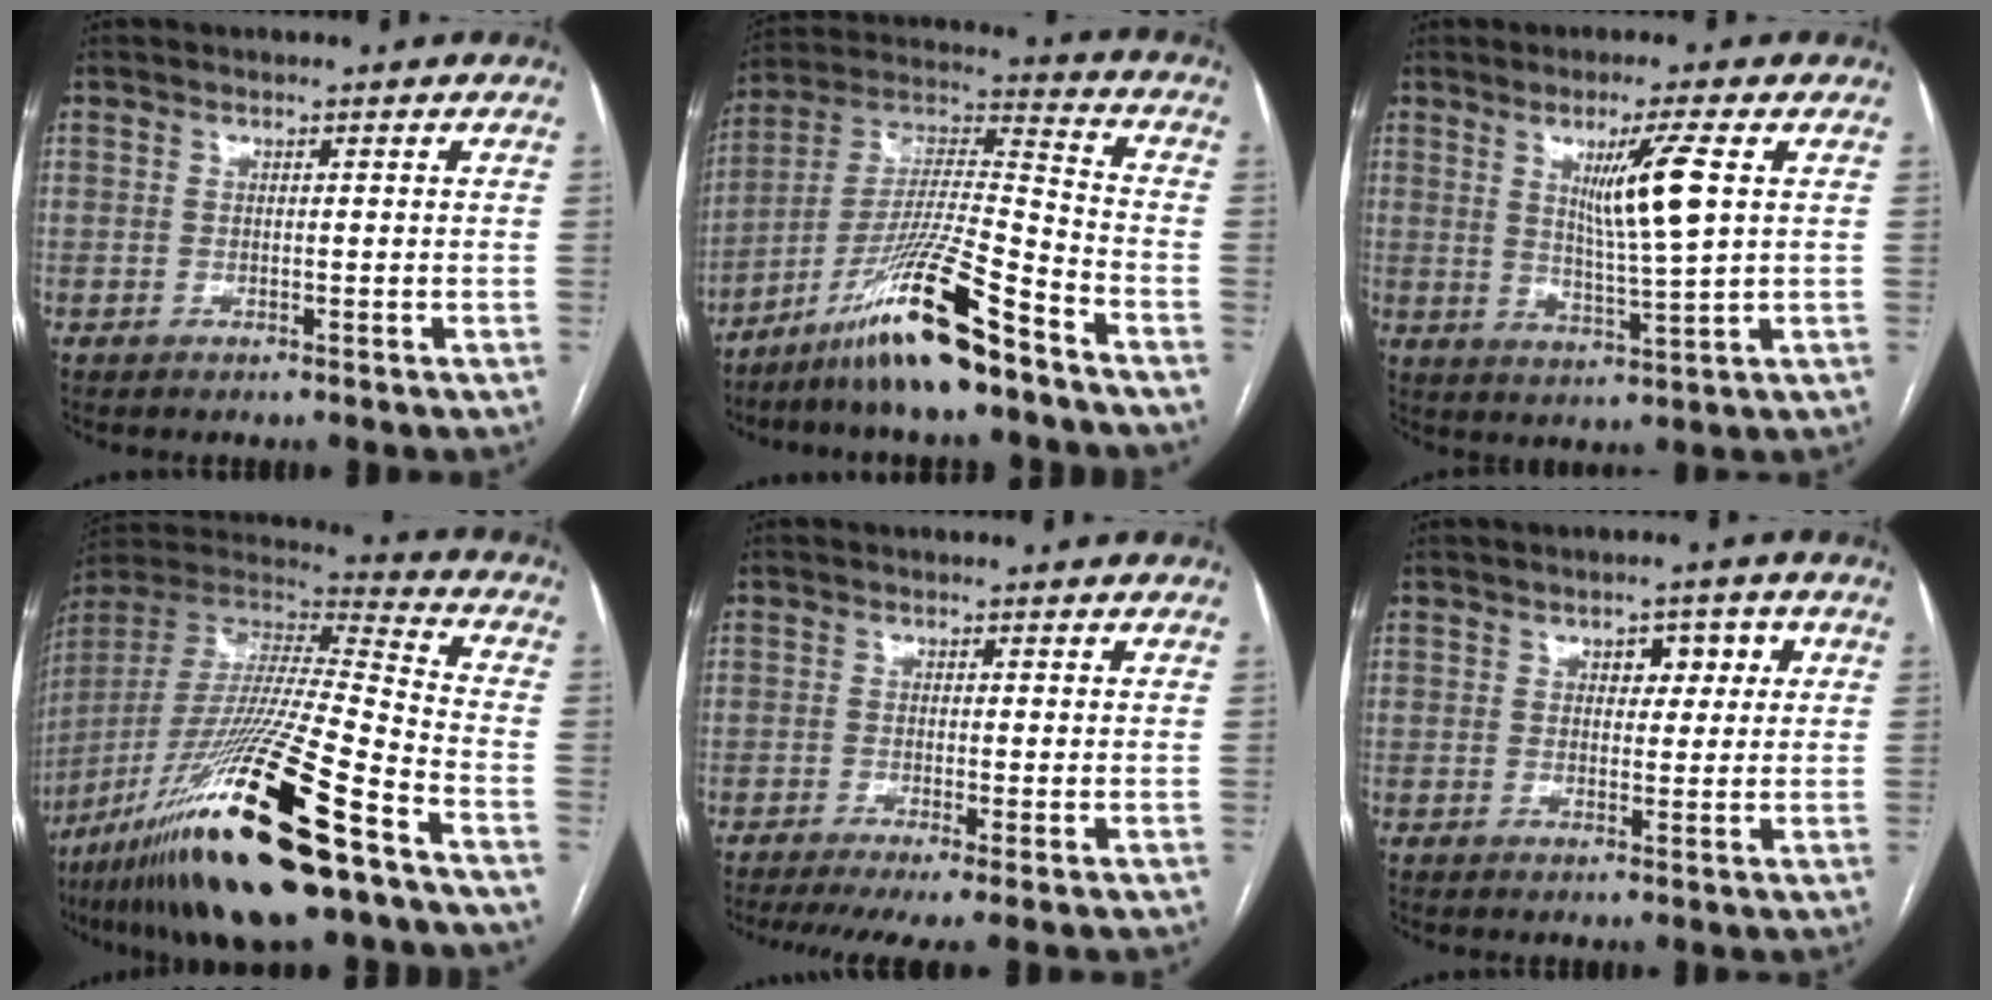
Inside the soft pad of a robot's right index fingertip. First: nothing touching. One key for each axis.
{"total": 16.1, "fx": -11.0, "fy": 0.2, "fz": 11.8, "tx": -0.233, "ty": -0.010, "tz": -0.198}
{"total": 8.2, "fx": 2.5, "fy": -0.6, "fz": 7.7, "tx": -0.136, "ty": -0.013, "tz": 0.047}
{"total": 29.6, "fx": -17.1, "fy": 2.6, "fz": 24.0, "tx": -0.478, "ty": -0.055, "tz": -0.315}
{"total": 5.9, "fx": -4.0, "fy": 0.5, "fz": 4.3, "tx": -0.068, "ty": -0.011, "tz": -0.068}
{"total": 3.9, "fx": 1.3, "fy": 2.3, "fz": 2.8, "tx": -0.030, "ty": 0.013, "tz": 0.018}